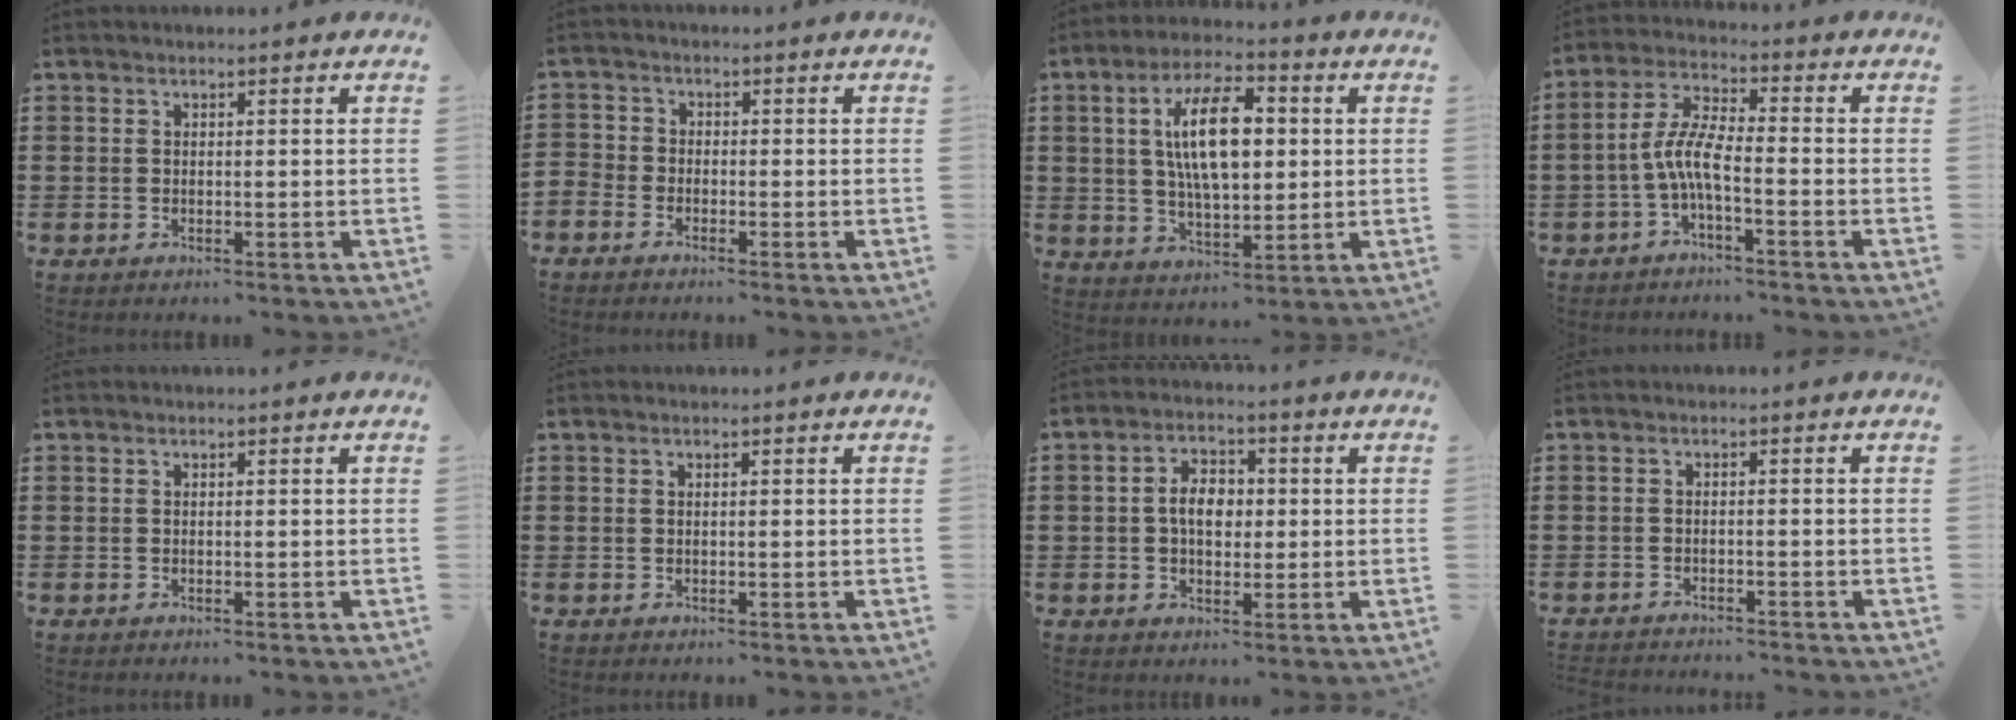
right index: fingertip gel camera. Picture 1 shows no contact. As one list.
[{"total": 1.8, "force": [-1.7, 0.7, -0.1], "torque": [-0.004, 0.002, -0.039]}, {"total": 11.6, "force": [2.0, 4.9, 10.4], "torque": [-0.197, 0.006, 0.026]}, {"total": 6.1, "force": [-2.2, 1.4, 5.5], "torque": [-0.132, -0.008, -0.049]}, {"total": 0.0}, {"total": 0.0}, {"total": 5.0, "force": [0.0, 3.2, 3.7], "torque": [-0.070, 0.011, -0.005]}, {"total": 1.6, "force": [-1.6, -0.1, -0.1], "torque": [-0.001, 0.000, -0.034]}]